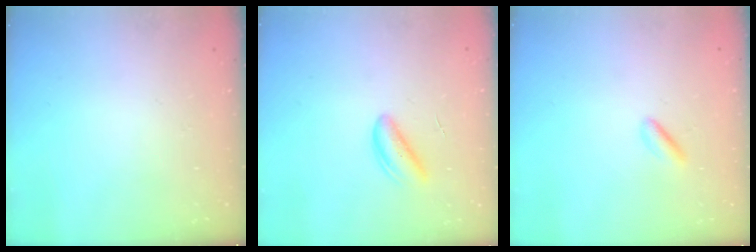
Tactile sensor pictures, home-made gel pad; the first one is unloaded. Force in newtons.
{"total": 2.9, "press": 2.9, "slide": 0.1}
{"total": 2.4, "press": 2.3, "slide": 0.6}